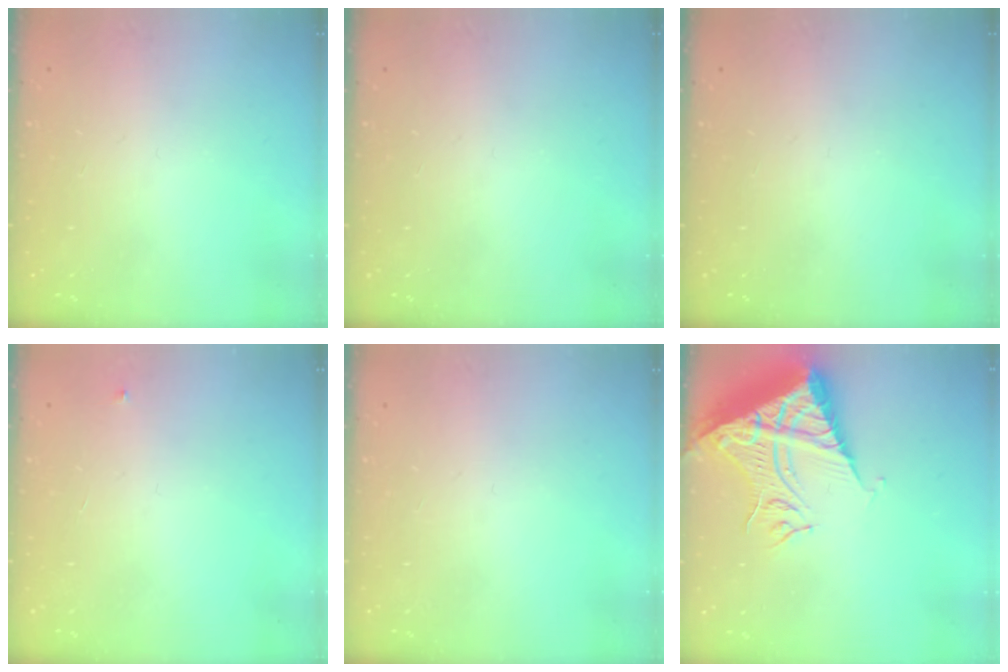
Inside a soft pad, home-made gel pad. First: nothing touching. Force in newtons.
{"total": 0.0}
{"total": 0.0}
{"total": 3.0, "press": 2.9, "slide": 0.4}
{"total": 0.0}
{"total": 12.5, "press": 12.5, "slide": 1.2}